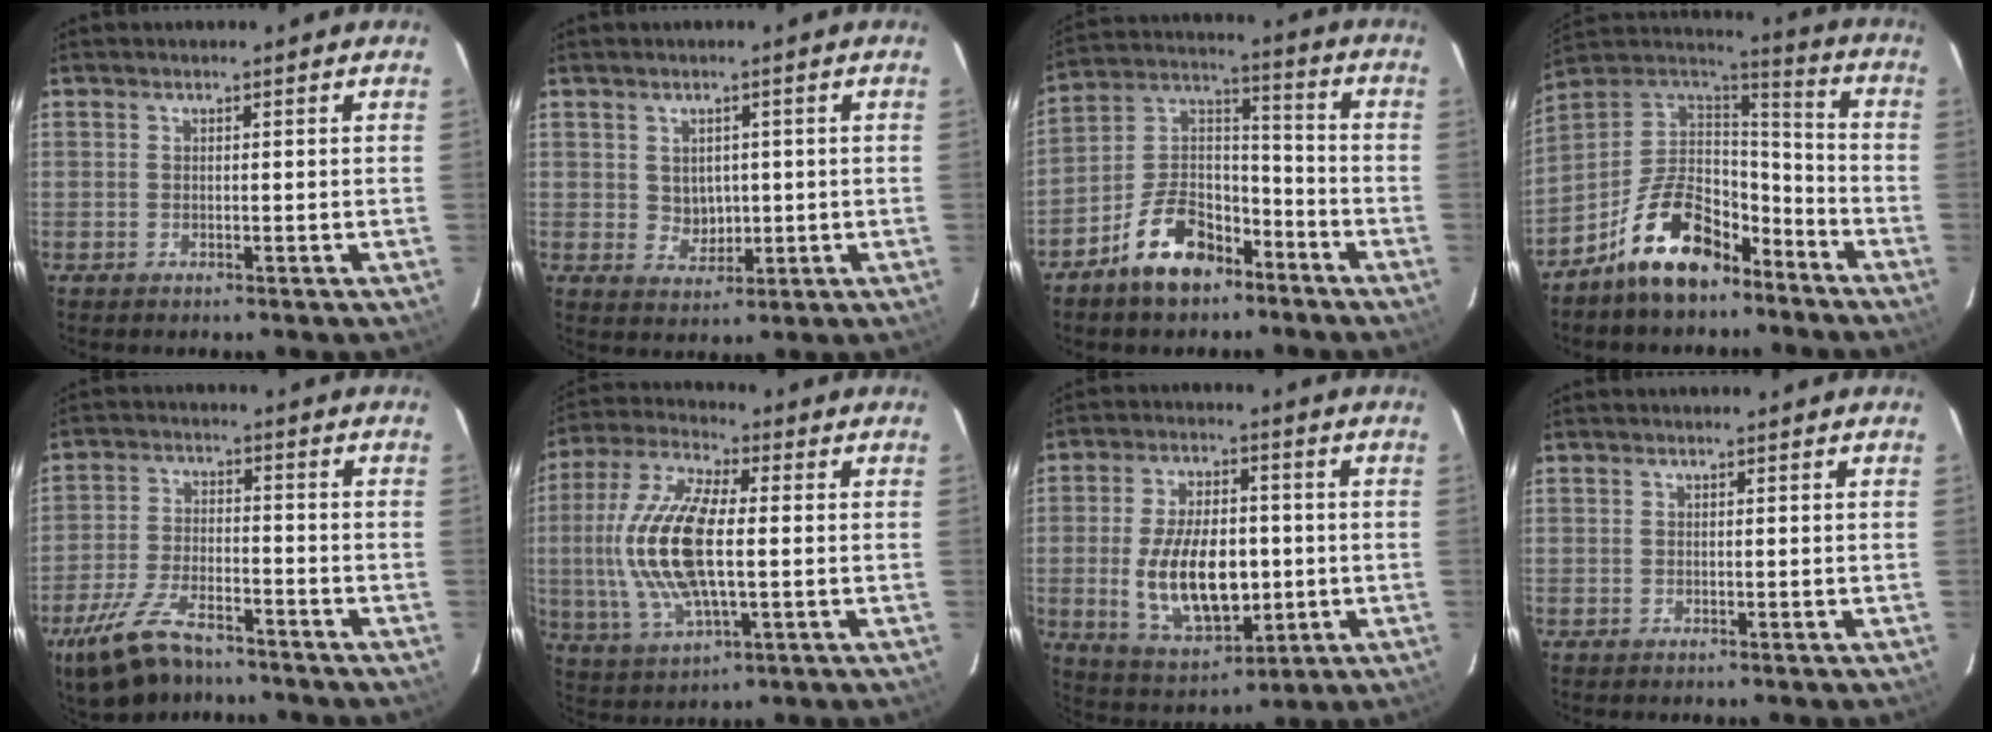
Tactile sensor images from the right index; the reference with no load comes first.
{"total": 3.8, "force": [0.5, 3.5, 1.5], "torque": [-0.024, 0.002, 0.018]}
{"total": 13.3, "force": [-8.7, 7.2, 7.0], "torque": [-0.140, 0.051, -0.141]}
{"total": 17.3, "force": [-11.1, 8.9, 9.8], "torque": [-0.198, 0.042, -0.178]}
{"total": 13.3, "force": [-10.0, 5.4, 6.9], "torque": [-0.163, -0.019, -0.184]}
{"total": 16.8, "force": [-0.3, 6.6, 15.5], "torque": [-0.326, 0.005, -0.005]}
{"total": 15.3, "force": [-1.7, 8.2, 12.8], "torque": [-0.246, -0.007, -0.010]}
{"total": 0.0}